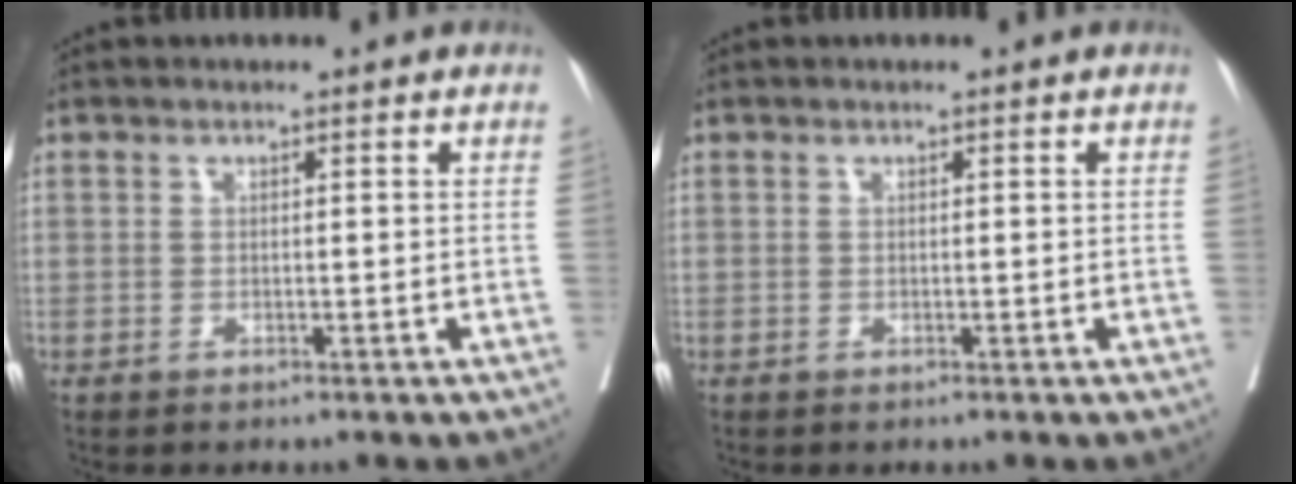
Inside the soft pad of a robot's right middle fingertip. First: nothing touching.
{"total": 0.0}